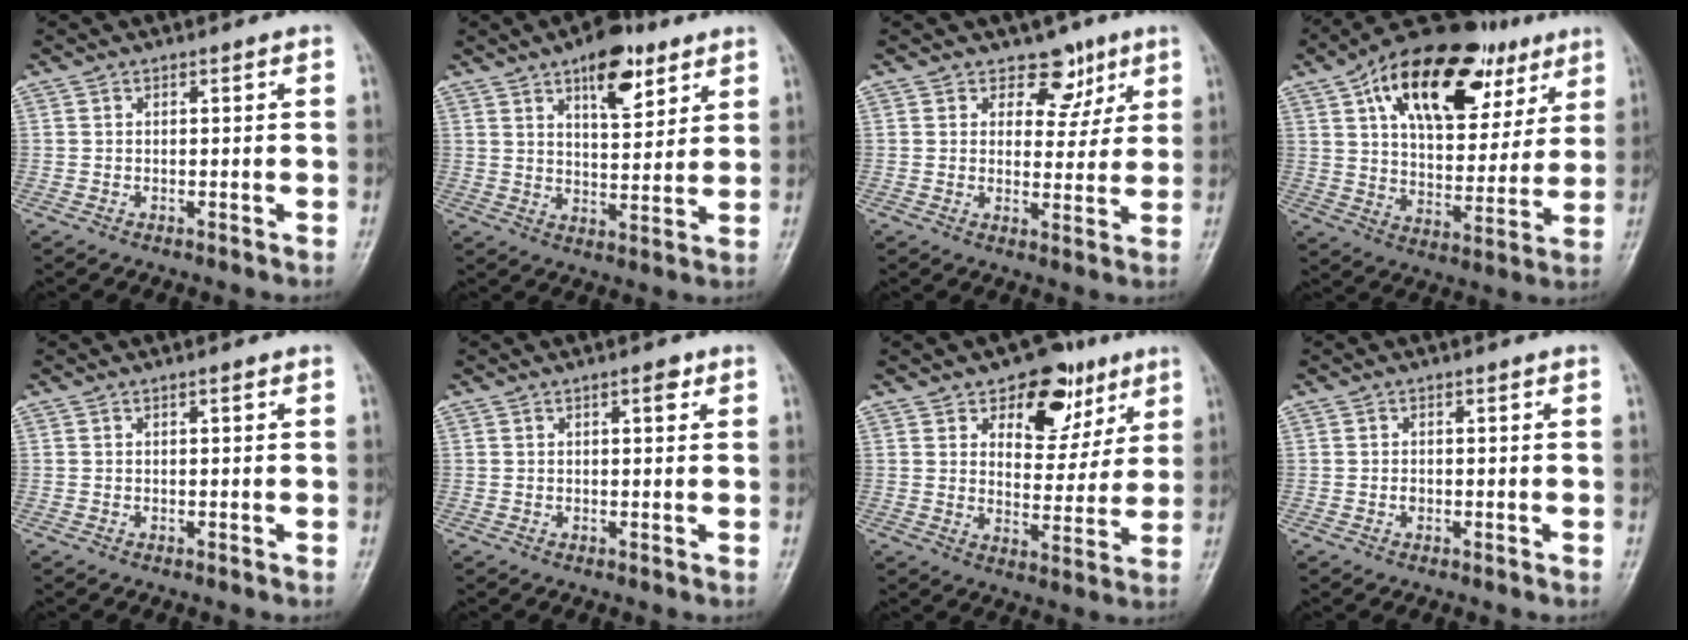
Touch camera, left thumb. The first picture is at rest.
{"total": 10.8, "force": [6.2, 4.8, 7.4], "torque": [-0.086, -0.033, 0.095]}
{"total": 6.1, "force": [3.8, 4.3, 2.1], "torque": [0.011, -0.018, 0.053]}
{"total": 25.9, "force": [12.9, 13.6, 17.9], "torque": [-0.240, -0.006, 0.203]}
{"total": 0.6, "force": [0.3, 0.1, 0.5], "torque": [-0.009, 0.000, 0.004]}
{"total": 2.1, "force": [1.1, 0.8, 1.6], "torque": [-0.018, -0.002, 0.013]}
{"total": 12.5, "force": [7.0, 7.6, 7.0], "torque": [-0.046, -0.032, 0.102]}
{"total": 0.8, "force": [-0.1, 0.6, 0.4], "torque": [-0.004, 0.002, -0.004]}